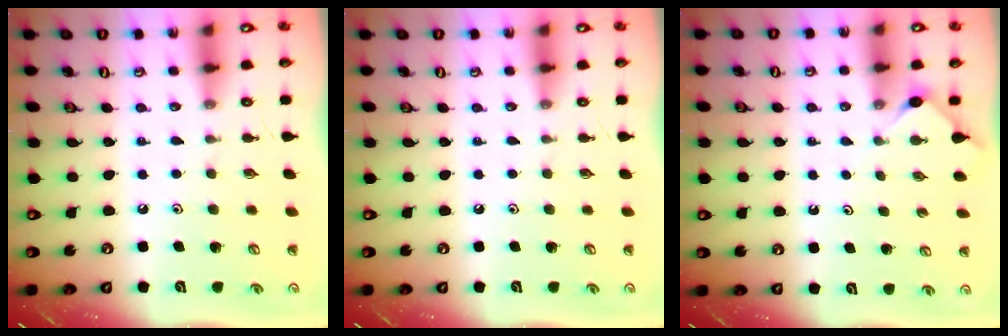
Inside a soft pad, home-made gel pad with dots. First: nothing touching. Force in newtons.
{"total": 0.0}
{"total": 3.0, "press": 2.9, "slide": 0.4}